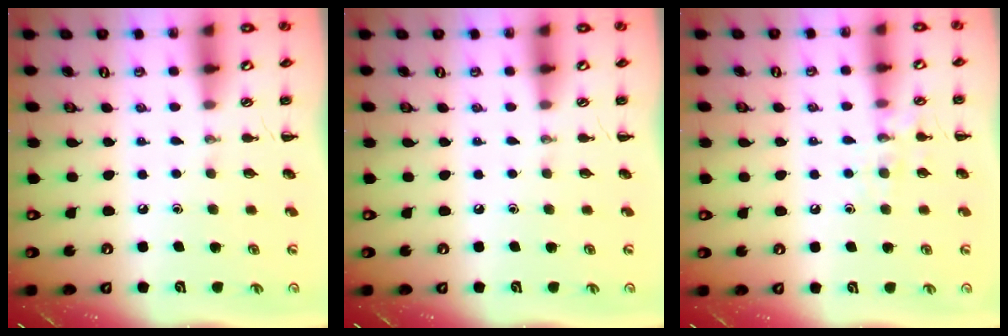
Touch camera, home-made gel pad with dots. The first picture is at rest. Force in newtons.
{"total": 0.0}
{"total": 7.9, "press": 7.8, "slide": 1.0}